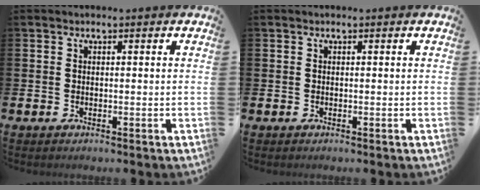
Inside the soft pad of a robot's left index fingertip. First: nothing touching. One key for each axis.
{"total": 0.0}